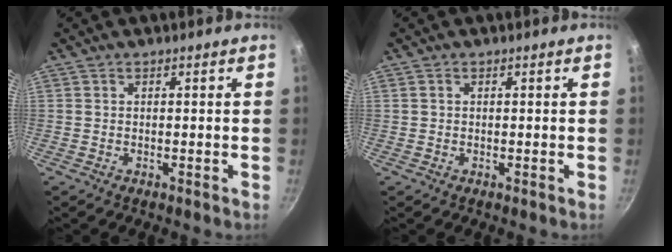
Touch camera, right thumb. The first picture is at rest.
{"total": 0.6, "force": [0.1, 0.5, 0.3], "torque": [-0.003, 0.004, 0.002]}